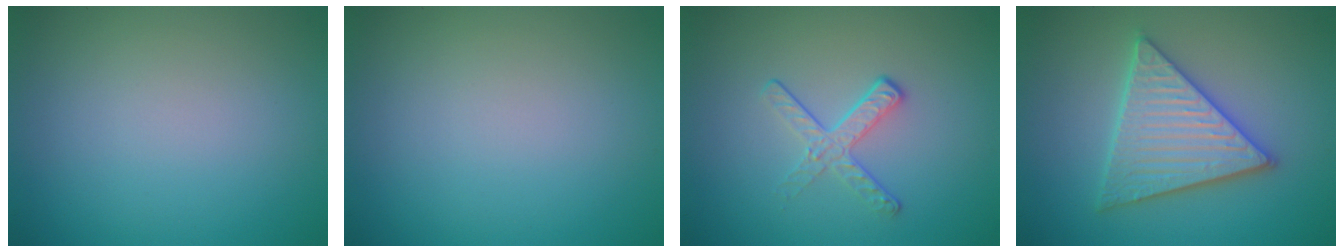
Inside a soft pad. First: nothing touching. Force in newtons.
{"total": 0.0}
{"total": 2.1, "press": 1.4, "slide": 1.6}
{"total": 5.6, "press": 5.5, "slide": 0.7}